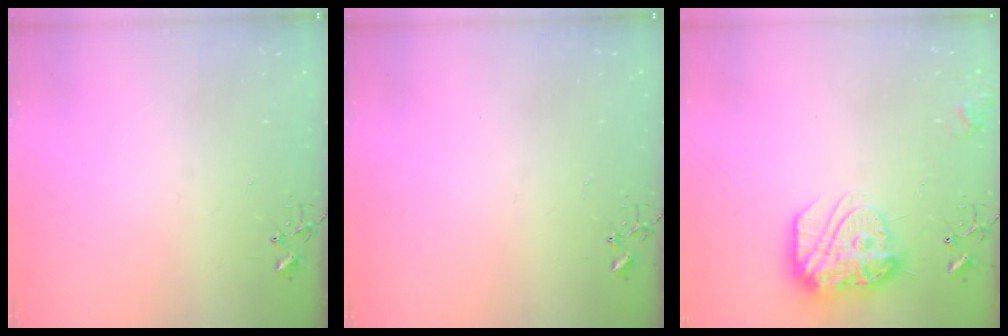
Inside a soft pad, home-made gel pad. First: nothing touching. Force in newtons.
{"total": 0.0}
{"total": 16.5, "press": 16.5, "slide": 1.4}